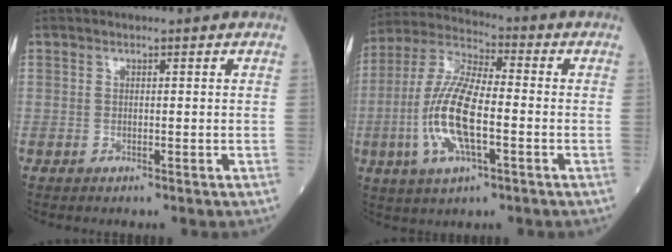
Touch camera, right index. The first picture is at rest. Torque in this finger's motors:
{"motor_torque": [0.90, 0.14, 0.70, 0.21]}